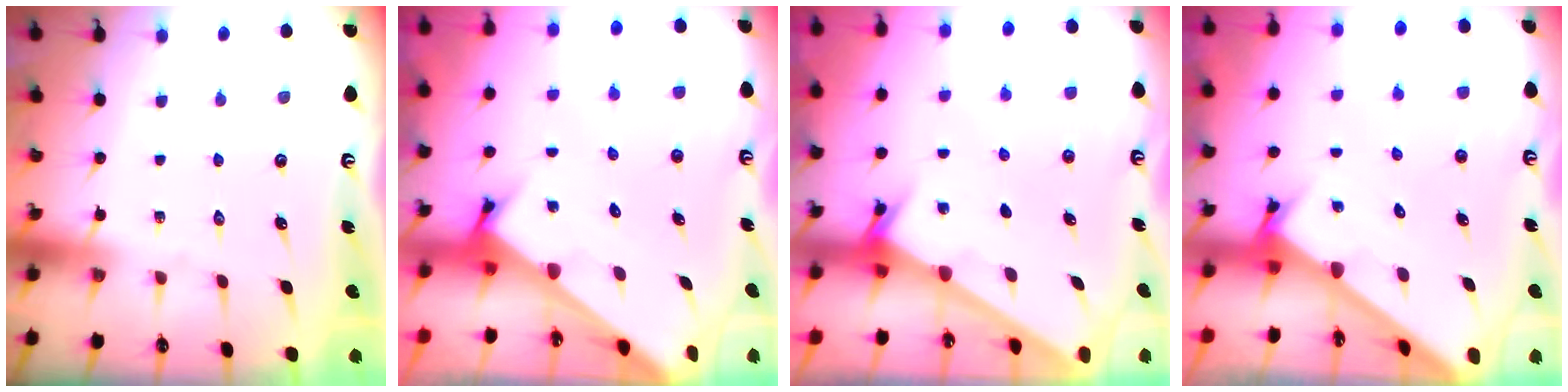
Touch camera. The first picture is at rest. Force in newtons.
{"total": 2.8, "press": 2.8, "slide": 0.2}
{"total": 2.1, "press": 2.1, "slide": 0.2}
{"total": 2.6, "press": 2.6, "slide": 0.3}